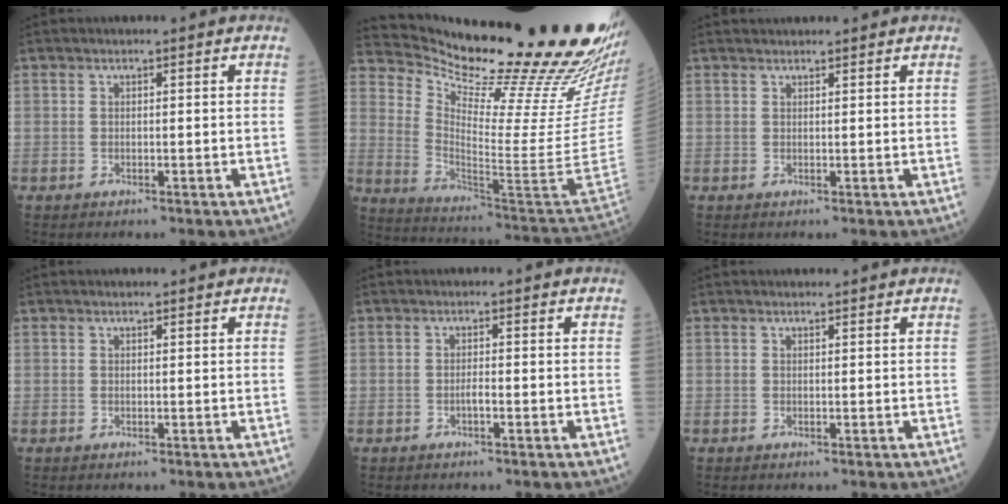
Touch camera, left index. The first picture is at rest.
{"total": 28.6, "force": [24.5, -0.2, 14.8], "torque": [-0.241, -0.131, 0.338]}
{"total": 2.0, "force": [1.9, 0.3, 0.4], "torque": [-0.005, 0.019, 0.026]}
{"total": 0.6, "force": [0.5, 0.3, 0.3], "torque": [-0.005, 0.007, 0.003]}
{"total": 1.2, "force": [-1.0, 0.0, 0.5], "torque": [-0.009, -0.005, -0.019]}
{"total": 1.4, "force": [1.3, 0.2, 0.3], "torque": [-0.005, 0.009, 0.014]}